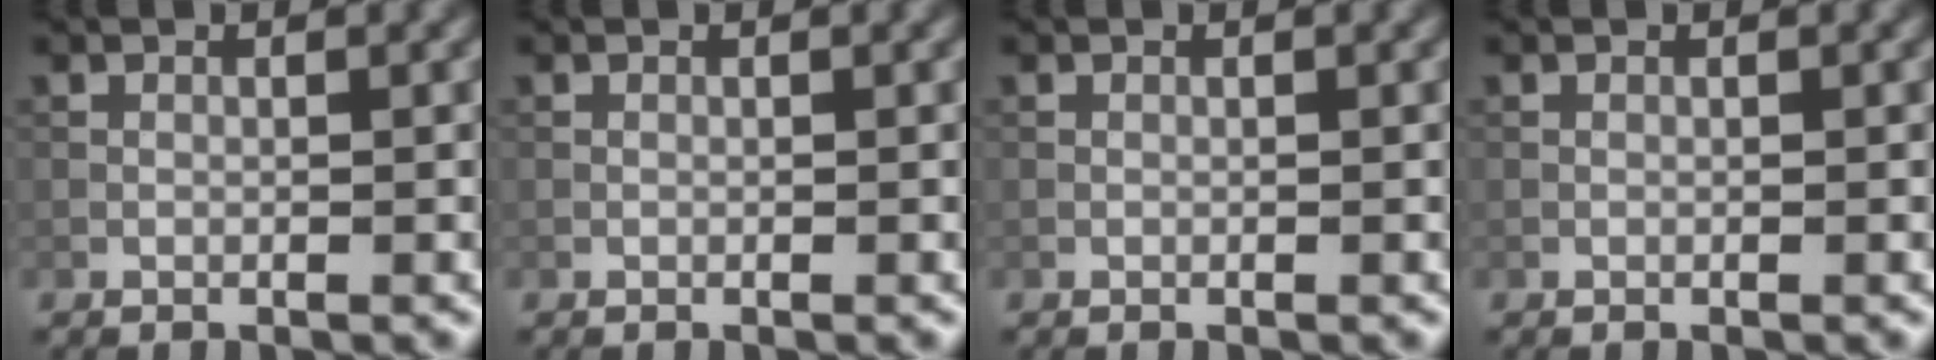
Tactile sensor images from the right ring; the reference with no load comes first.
{"total": 0.0}
{"total": 0.0}
{"total": 0.0}